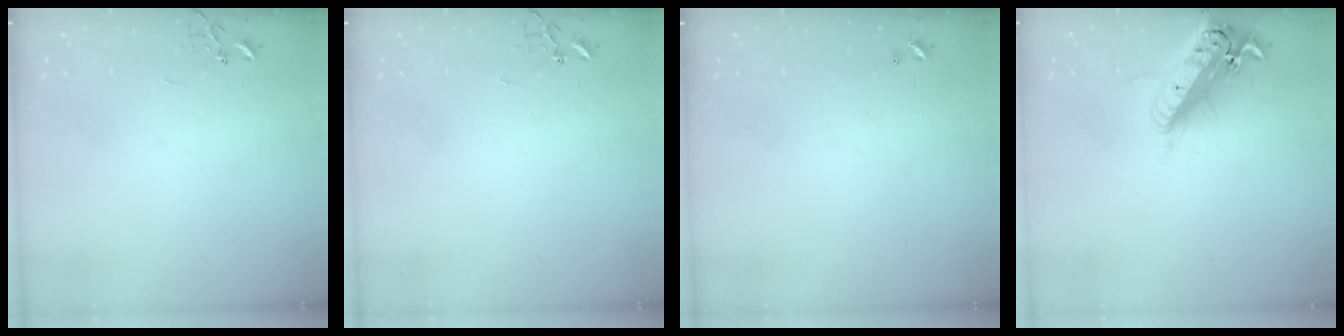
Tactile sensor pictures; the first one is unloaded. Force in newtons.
{"total": 0.0}
{"total": 0.0}
{"total": 19.3, "press": 18.8, "slide": 4.3}